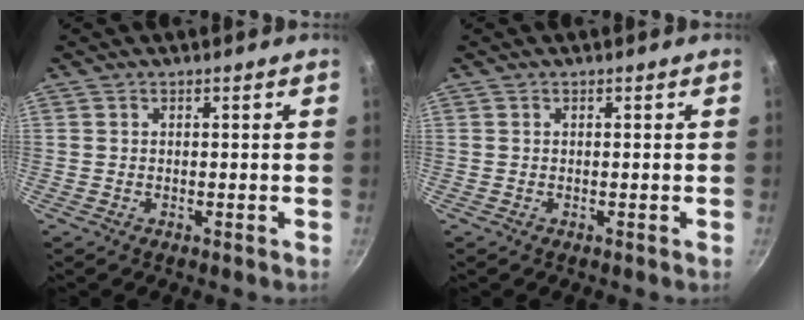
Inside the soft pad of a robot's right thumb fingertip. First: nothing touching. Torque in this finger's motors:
{"motor_torque": [-0.07, 0.05, -0.01, -0.01, 0.00]}